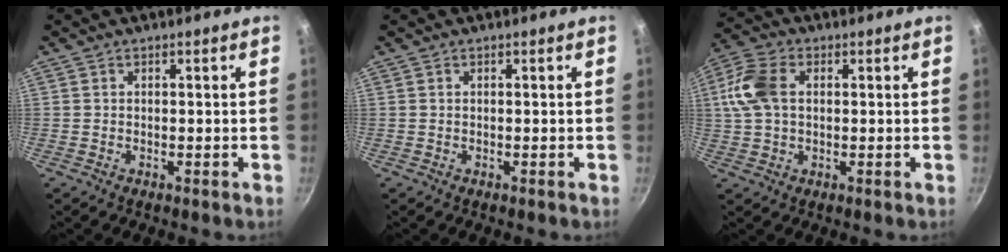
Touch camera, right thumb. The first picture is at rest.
{"total": 0.0}
{"total": 9.0, "force": [1.5, 5.8, 6.7], "torque": [-0.154, 0.018, 0.029]}